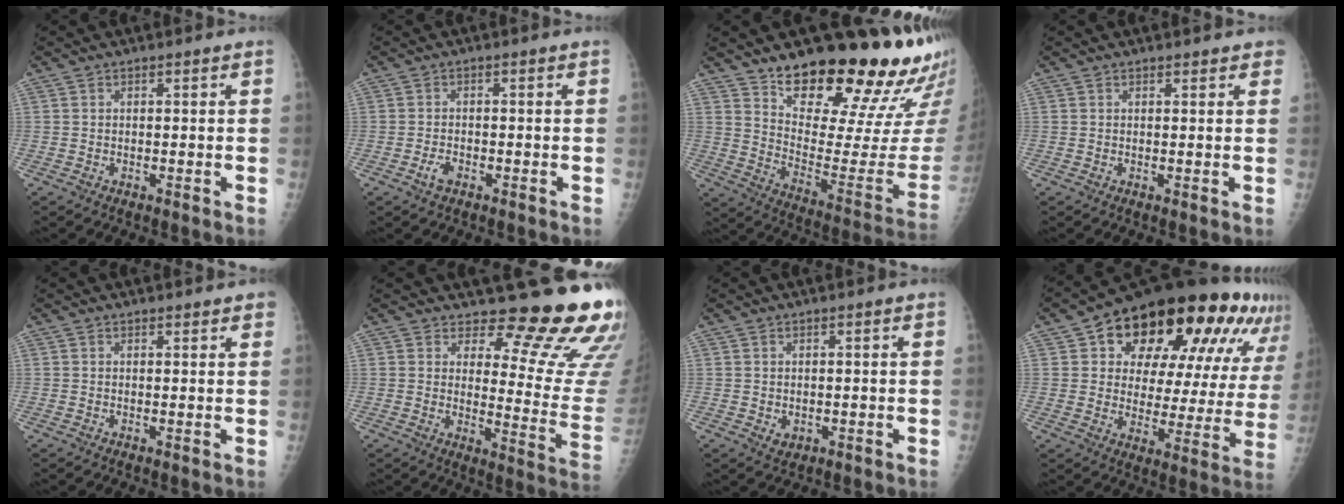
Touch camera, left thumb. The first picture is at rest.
{"total": 2.3, "force": [-1.3, 1.3, 1.4], "torque": [-0.028, 0.007, -0.023]}
{"total": 26.4, "force": [20.6, 7.6, 14.5], "torque": [-0.174, -0.142, 0.292]}
{"total": 1.8, "force": [1.4, 0.9, 0.6], "torque": [0.013, 0.000, 0.010]}
{"total": 2.0, "force": [1.6, 0.7, 0.9], "torque": [0.003, 0.000, 0.016]}
{"total": 16.9, "force": [14.6, 4.4, 7.4], "torque": [-0.046, -0.158, 0.165]}
{"total": 1.8, "force": [-0.1, 1.4, 1.0], "torque": [-0.009, -0.002, 0.005]}
{"total": 29.2, "force": [15.0, 13.9, 20.8], "torque": [-0.258, 0.001, 0.208]}